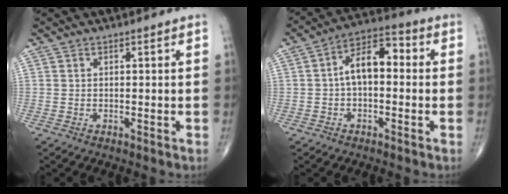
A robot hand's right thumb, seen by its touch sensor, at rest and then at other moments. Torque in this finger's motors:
{"motor_torque": [1.33, 1.50, 1.12, -0.05, 0.04]}